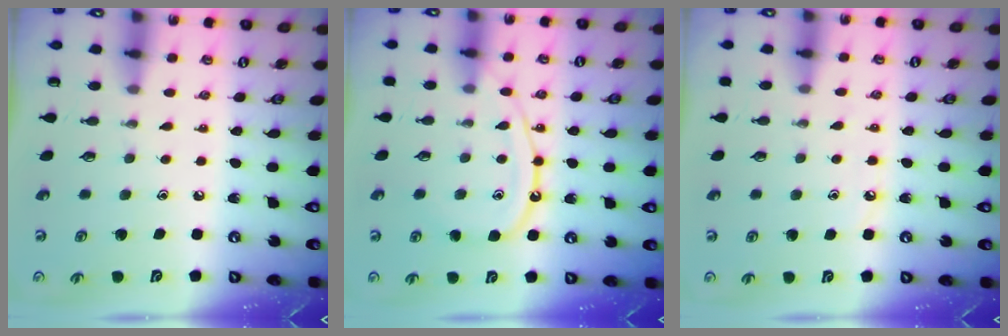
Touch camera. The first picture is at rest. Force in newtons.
{"total": 11.1, "press": 11.1, "slide": 1.2}
{"total": 3.9, "press": 3.9, "slide": 0.6}